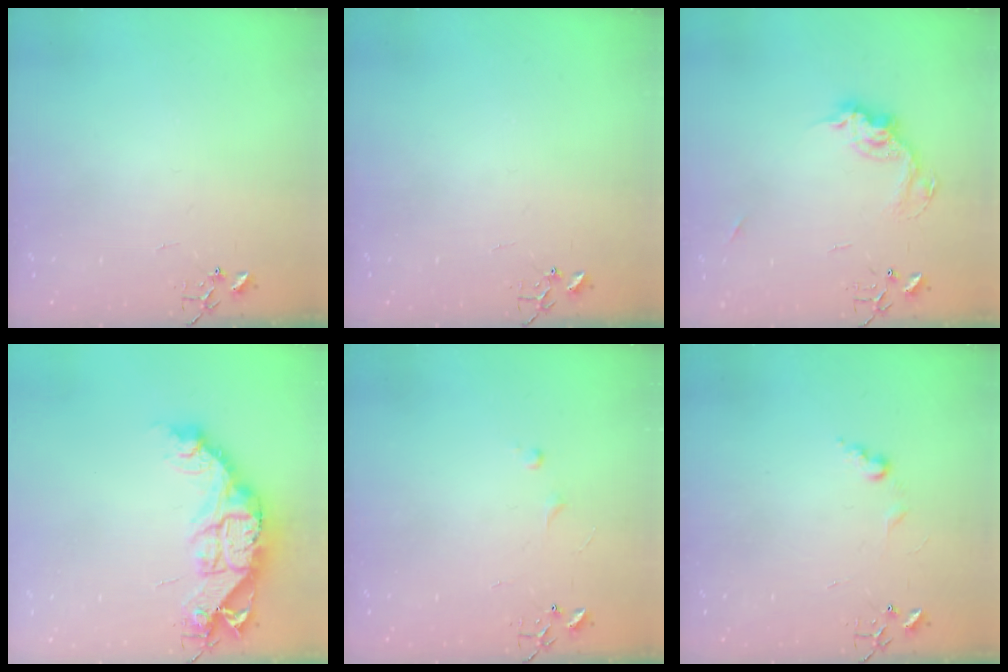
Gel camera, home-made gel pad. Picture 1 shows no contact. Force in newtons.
{"total": 0.0}
{"total": 13.5, "press": 13.5, "slide": 0.7}
{"total": 16.7, "press": 16.6, "slide": 1.4}
{"total": 5.3, "press": 5.3, "slide": 0.6}
{"total": 6.0, "press": 5.9, "slide": 0.7}